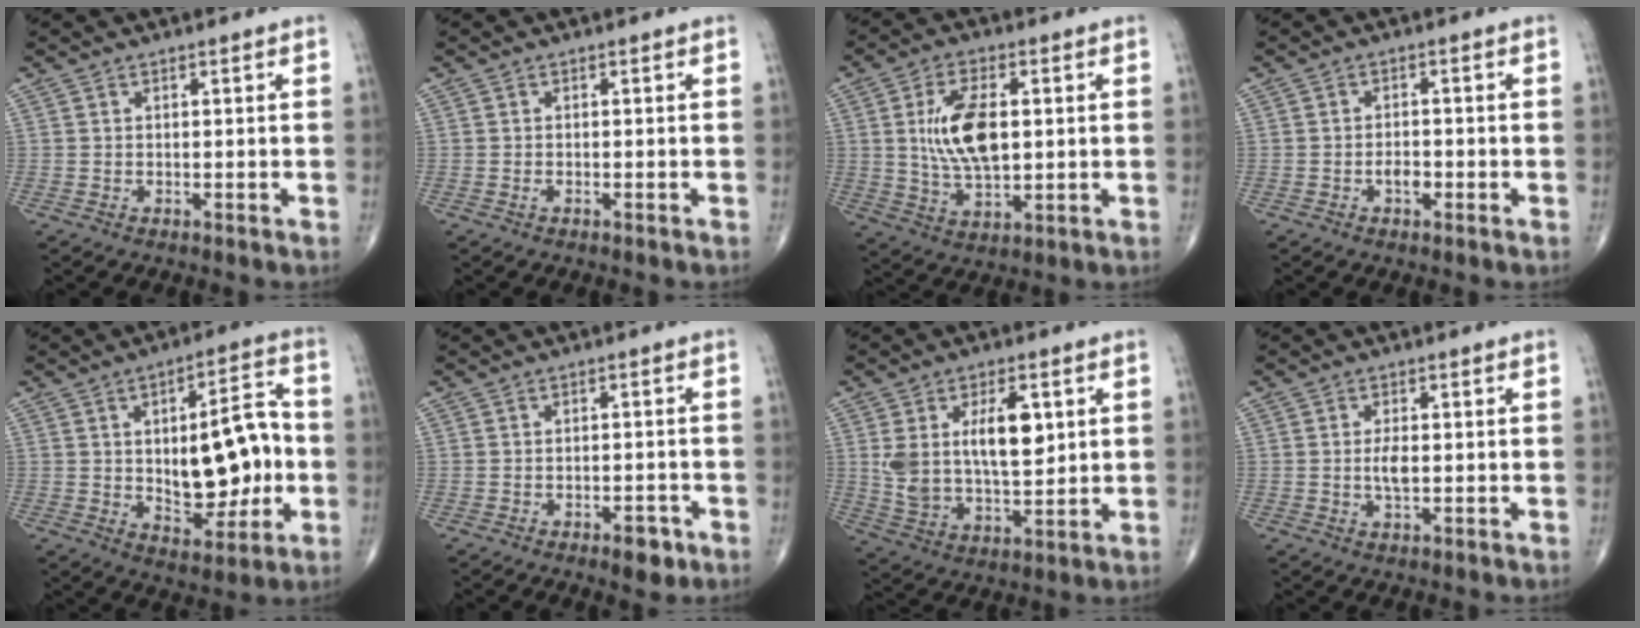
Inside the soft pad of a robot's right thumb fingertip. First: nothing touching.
{"total": 0.5, "force": [-0.3, 0.1, 0.4], "torque": [-0.010, 0.001, -0.006]}
{"total": 12.2, "force": [1.5, 6.1, 10.5], "torque": [-0.189, -0.005, 0.032]}
{"total": 2.6, "force": [-1.0, 1.4, 1.9], "torque": [-0.025, 0.006, -0.018]}
{"total": 17.2, "force": [-0.7, 8.3, 15.0], "torque": [-0.180, 0.020, 0.000]}
{"total": 4.1, "force": [-2.3, 1.7, 2.8], "torque": [-0.029, 0.010, -0.029]}
{"total": 13.6, "force": [3.4, 6.7, 11.4], "torque": [-0.197, -0.014, 0.071]}
{"total": 3.9, "force": [0.0, 1.8, 3.4], "torque": [-0.063, -0.003, -0.001]}